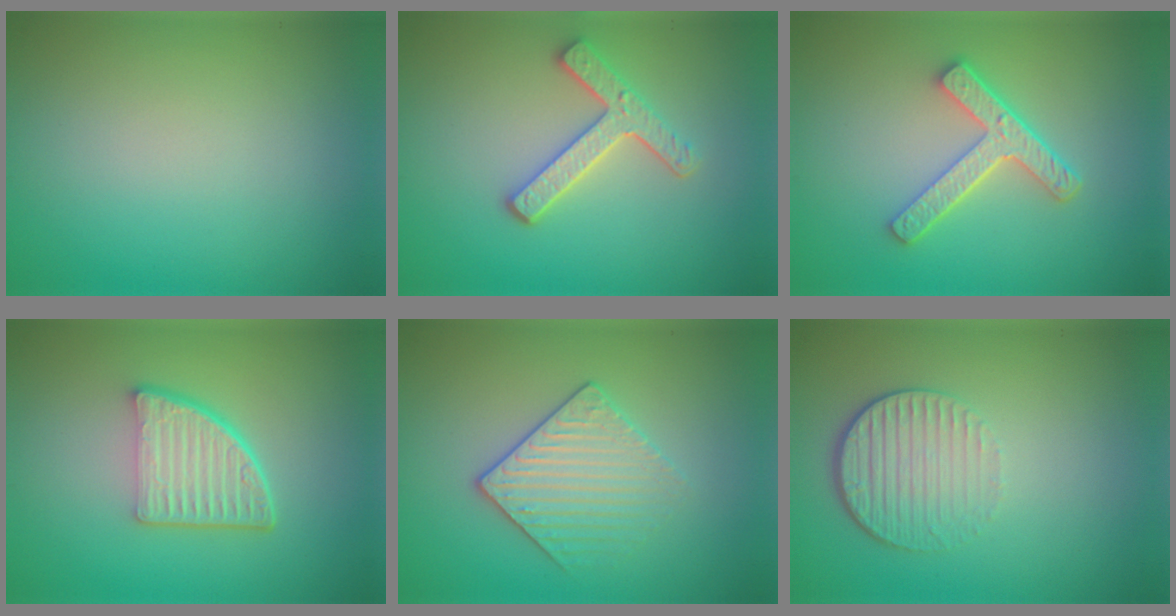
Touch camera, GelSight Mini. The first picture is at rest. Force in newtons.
{"total": 3.6, "press": 3.0, "slide": 2.0}
{"total": 4.4, "press": 3.3, "slide": 2.9}
{"total": 5.6, "press": 3.8, "slide": 4.1}
{"total": 3.2, "press": 3.1, "slide": 0.9}
{"total": 4.2, "press": 2.9, "slide": 3.1}